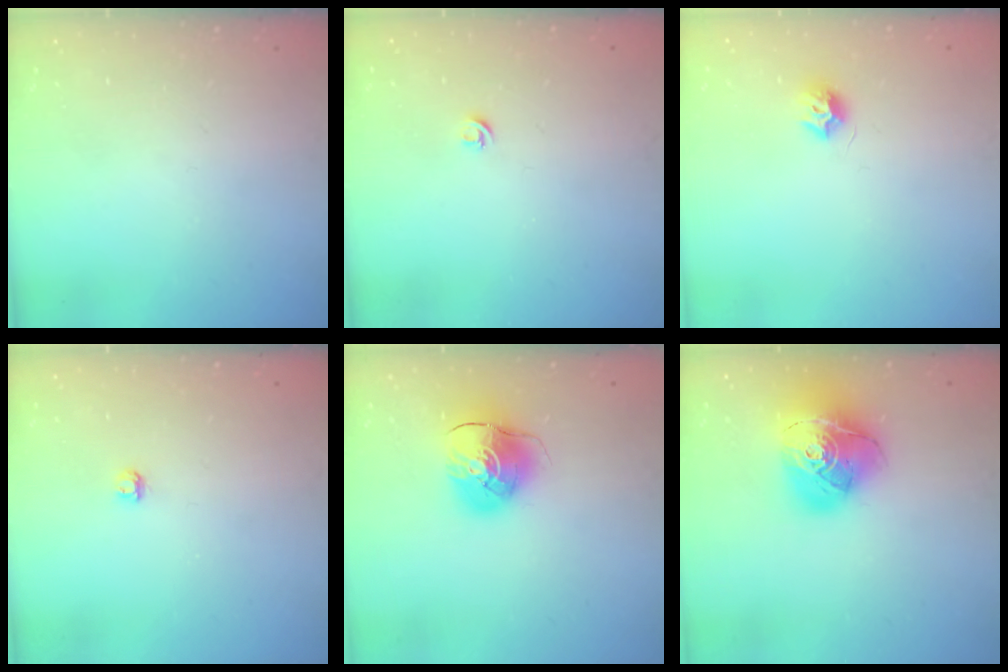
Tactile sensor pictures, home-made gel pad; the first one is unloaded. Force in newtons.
{"total": 3.6, "press": 3.6, "slide": 0.5}
{"total": 7.4, "press": 7.4, "slide": 0.1}
{"total": 2.9, "press": 2.9, "slide": 0.3}
{"total": 8.9, "press": 8.9, "slide": 1.2}
{"total": 18.9, "press": 18.8, "slide": 2.1}